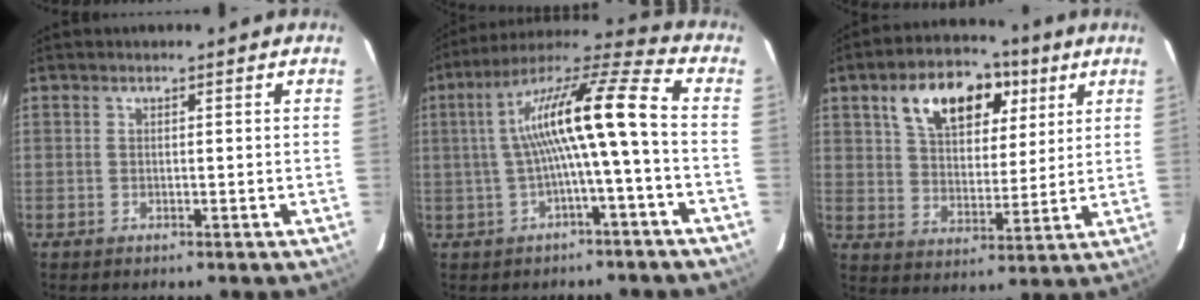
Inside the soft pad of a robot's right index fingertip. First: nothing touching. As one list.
[{"total": 14.4, "force": [-1.0, 0.1, 14.4], "torque": [-0.260, 0.021, -0.018]}, {"total": 15.5, "force": [7.7, 8.9, 10.0], "torque": [-0.178, 0.035, 0.130]}]